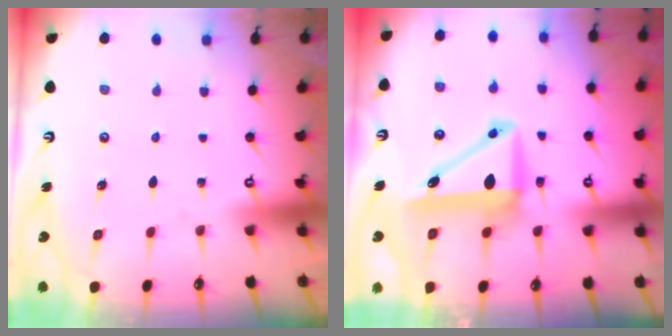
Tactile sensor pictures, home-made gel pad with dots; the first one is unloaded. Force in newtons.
{"total": 10.0, "press": 9.7, "slide": 2.2}